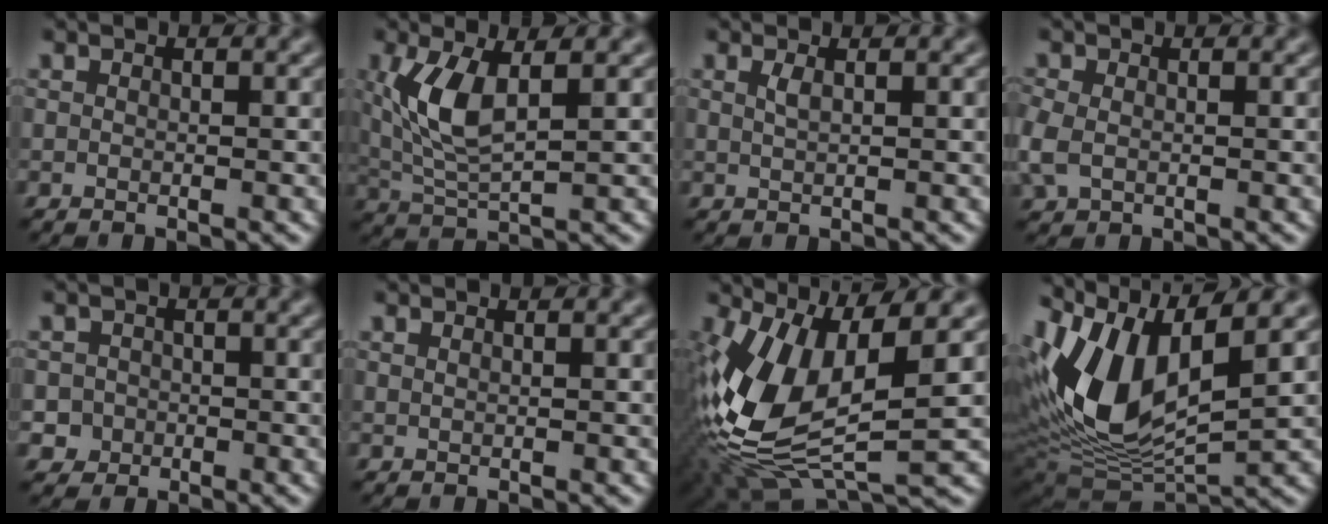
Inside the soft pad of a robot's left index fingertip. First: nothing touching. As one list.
[{"total": 5.5, "force": [1.1, 2.3, 4.9], "torque": [-0.114, -0.005, 0.027]}, {"total": 0.6, "force": [0.2, 0.1, 0.6], "torque": [-0.015, -0.002, 0.003]}, {"total": 2.9, "force": [-0.4, 2.1, 1.9], "torque": [-0.062, 0.001, -0.012]}, {"total": 2.0, "force": [-0.6, 1.9, 0.1], "torque": [0.015, 0.004, -0.009]}, {"total": 0.0}, {"total": 12.2, "force": [0.4, 5.7, 10.8], "torque": [-0.245, -0.018, 0.006]}, {"total": 11.1, "force": [3.0, 5.5, 9.1], "torque": [-0.192, -0.006, 0.054]}]